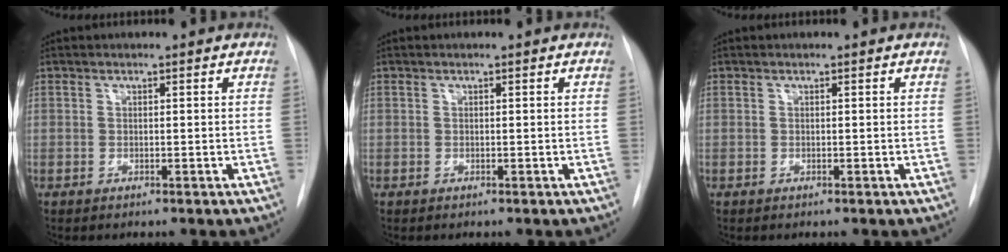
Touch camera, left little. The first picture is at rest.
{"total": 0.0}
{"total": 0.0}